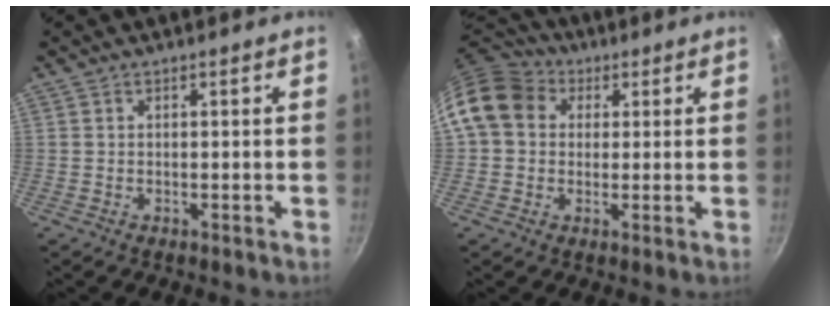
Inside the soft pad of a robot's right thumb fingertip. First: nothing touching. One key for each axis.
{"total": 12.3, "fx": 3.0, "fy": 10.2, "fz": 6.3, "tx": -0.094, "ty": 0.026, "tz": 0.036}